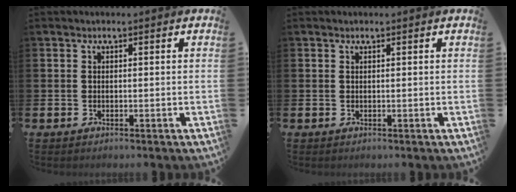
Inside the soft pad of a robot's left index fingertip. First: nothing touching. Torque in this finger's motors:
{"motor_torque": [-0.07, 0.13, 0.02, -0.01]}